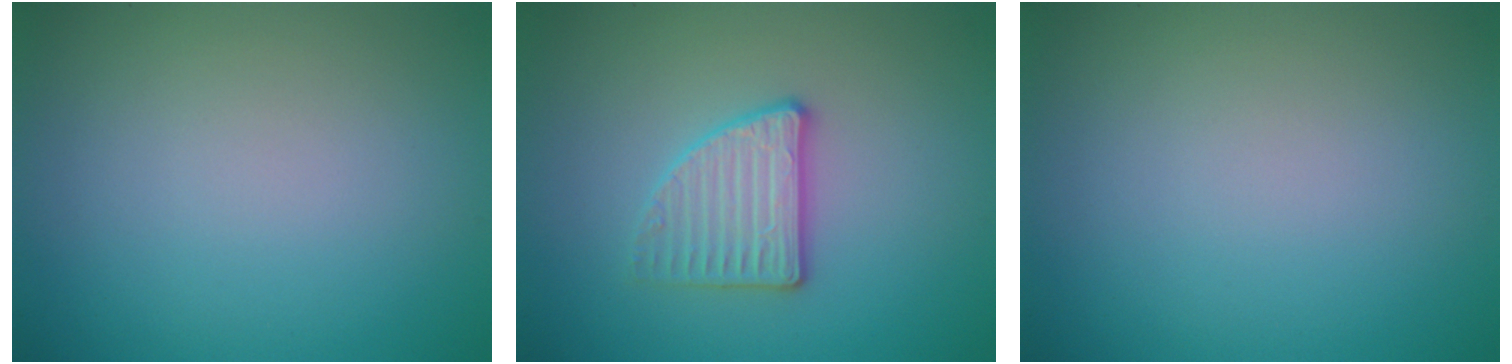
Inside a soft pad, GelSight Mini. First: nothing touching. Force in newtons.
{"total": 2.9, "press": 2.8, "slide": 0.7}
{"total": 0.0}